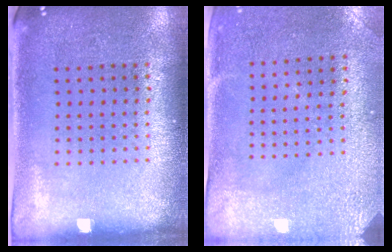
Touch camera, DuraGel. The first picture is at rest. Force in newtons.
{"total": 3.0, "press": 2.4, "slide": 1.8}